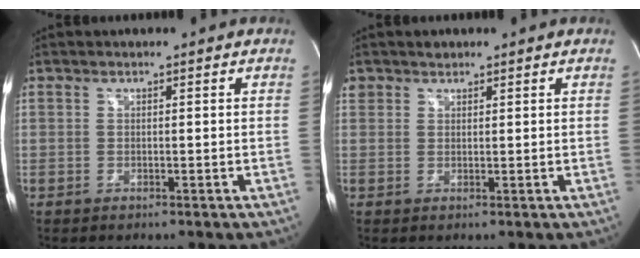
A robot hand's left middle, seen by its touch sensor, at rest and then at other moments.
{"total": 1.6, "force": [1.2, 1.1, 0.0], "torque": [0.003, 0.008, 0.020]}